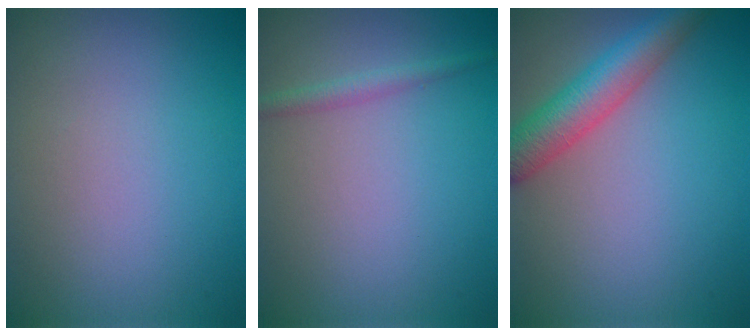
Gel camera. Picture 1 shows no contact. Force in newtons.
{"total": 1.4, "press": 1.4, "slide": 0.1}
{"total": 5.2, "press": 5.2, "slide": 0.2}